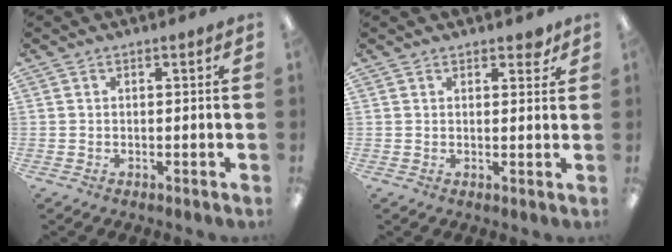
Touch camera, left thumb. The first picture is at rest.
{"total": 2.4, "force": [2.0, 1.1, 0.9], "torque": [0.003, -0.010, 0.031]}